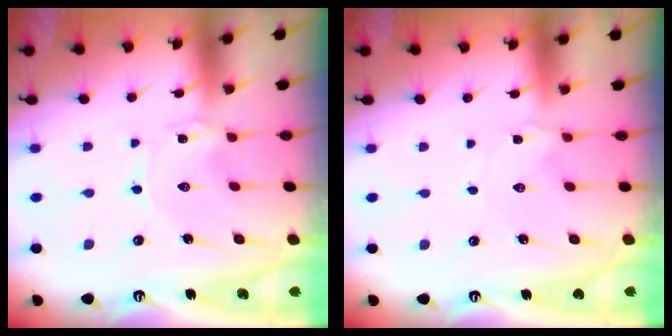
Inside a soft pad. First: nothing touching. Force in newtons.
{"total": 1.5, "press": 1.4, "slide": 0.2}